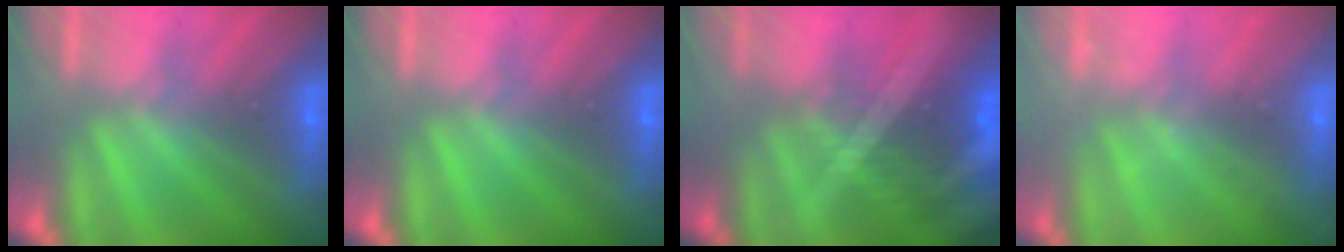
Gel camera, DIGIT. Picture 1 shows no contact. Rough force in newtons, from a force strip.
{"total": 0.0}
{"total": 7.7}
{"total": 2.1}